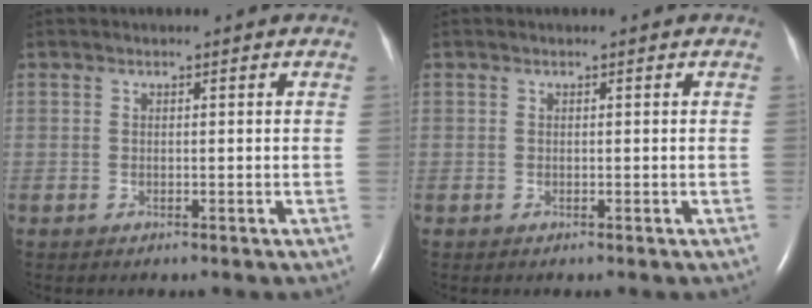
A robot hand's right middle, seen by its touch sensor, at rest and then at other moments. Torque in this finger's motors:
{"motor_torque": [0.00, 0.00, 0.00, 0.00]}